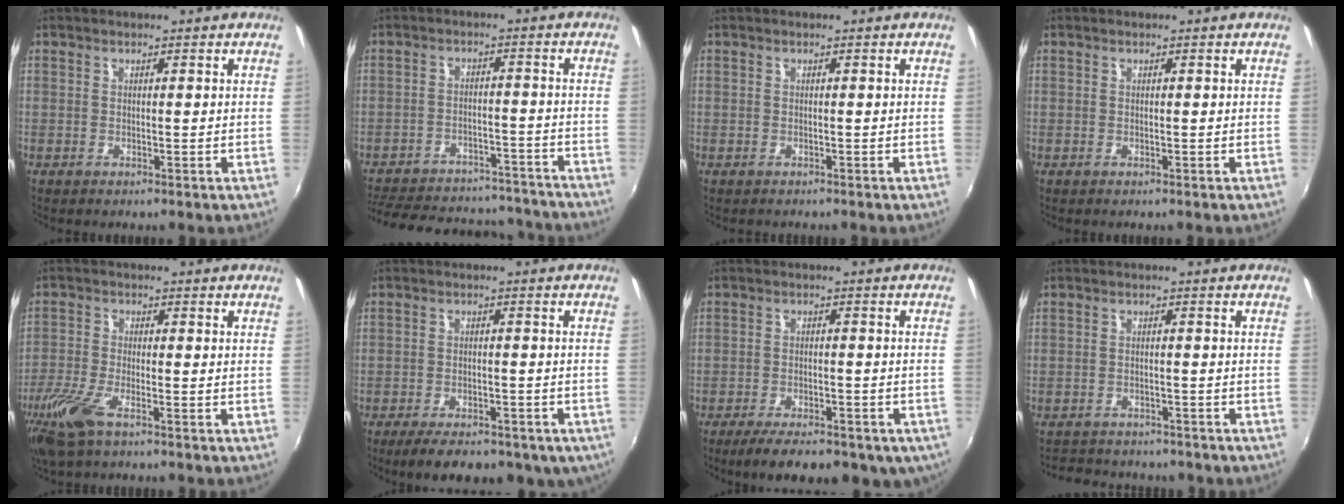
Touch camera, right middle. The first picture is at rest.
{"total": 24.8, "force": [-21.1, 9.7, 8.7], "torque": [-0.194, 0.041, -0.258]}
{"total": 0.7, "force": [-0.5, 0.4, -0.1], "torque": [-0.001, -0.001, -0.009]}
{"total": 0.0}
{"total": 8.6, "force": [-5.3, 2.6, 6.2], "torque": [-0.155, -0.024, -0.107]}
{"total": 12.4, "force": [-8.7, 5.4, 7.0], "torque": [-0.139, -0.017, -0.114]}
{"total": 13.6, "force": [-9.6, 5.3, 8.0], "torque": [-0.150, -0.024, -0.130]}
{"total": 9.6, "force": [-8.2, 3.9, 3.2], "torque": [-0.074, -0.003, -0.112]}